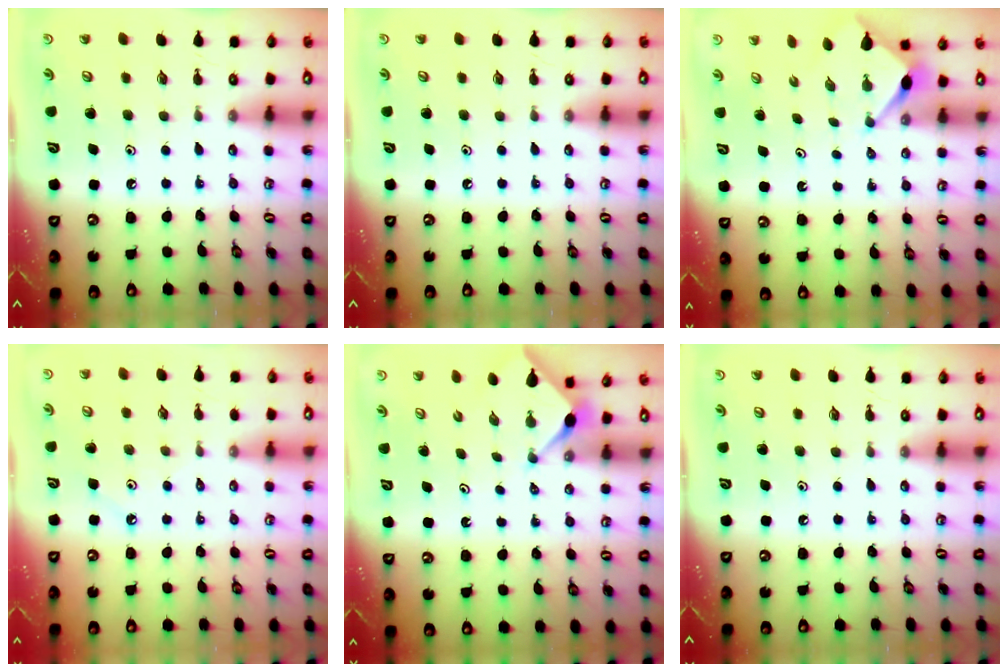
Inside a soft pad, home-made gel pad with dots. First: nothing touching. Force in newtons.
{"total": 0.0}
{"total": 3.6, "press": 3.5, "slide": 0.3}
{"total": 2.2, "press": 2.2, "slide": 0.4}
{"total": 2.9, "press": 2.8, "slide": 0.3}
{"total": 0.0}